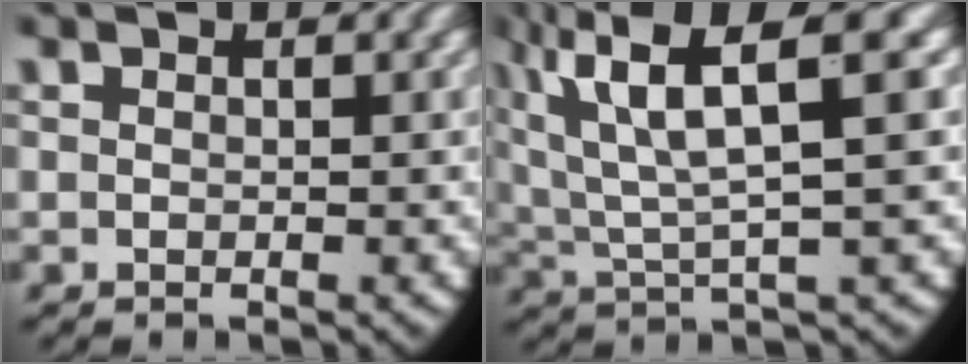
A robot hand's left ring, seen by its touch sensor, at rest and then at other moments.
{"total": 9.4, "force": [3.6, 4.2, 7.6], "torque": [-0.148, -0.007, 0.069]}